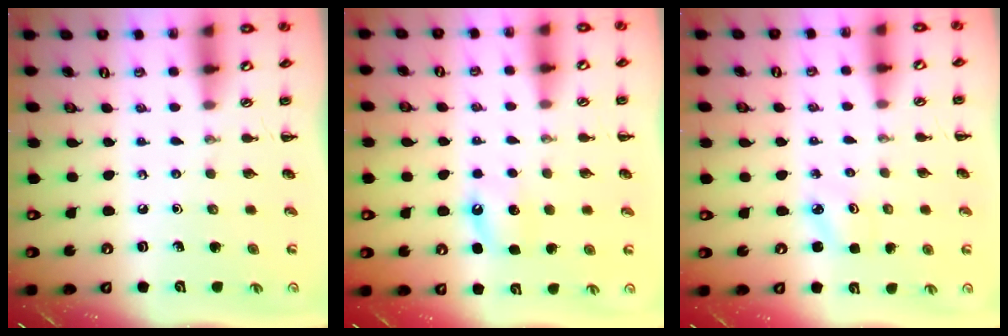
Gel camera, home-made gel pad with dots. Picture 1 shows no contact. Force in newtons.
{"total": 5.2, "press": 4.9, "slide": 1.4}
{"total": 2.4, "press": 2.3, "slide": 0.7}